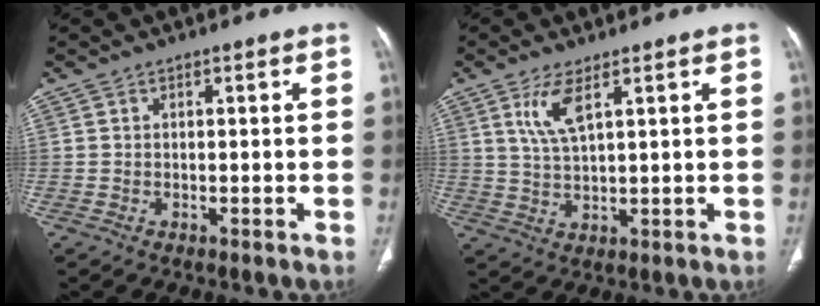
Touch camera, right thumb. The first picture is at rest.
{"total": 5.6, "force": [2.8, 1.5, 4.6], "torque": [-0.102, -0.015, 0.066]}